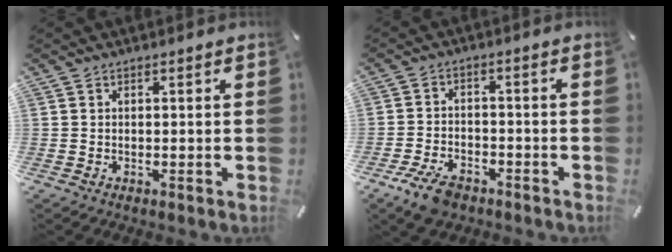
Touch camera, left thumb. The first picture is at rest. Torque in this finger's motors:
{"motor_torque": [-0.62, 1.11, 0.72, 0.57, 0.20]}